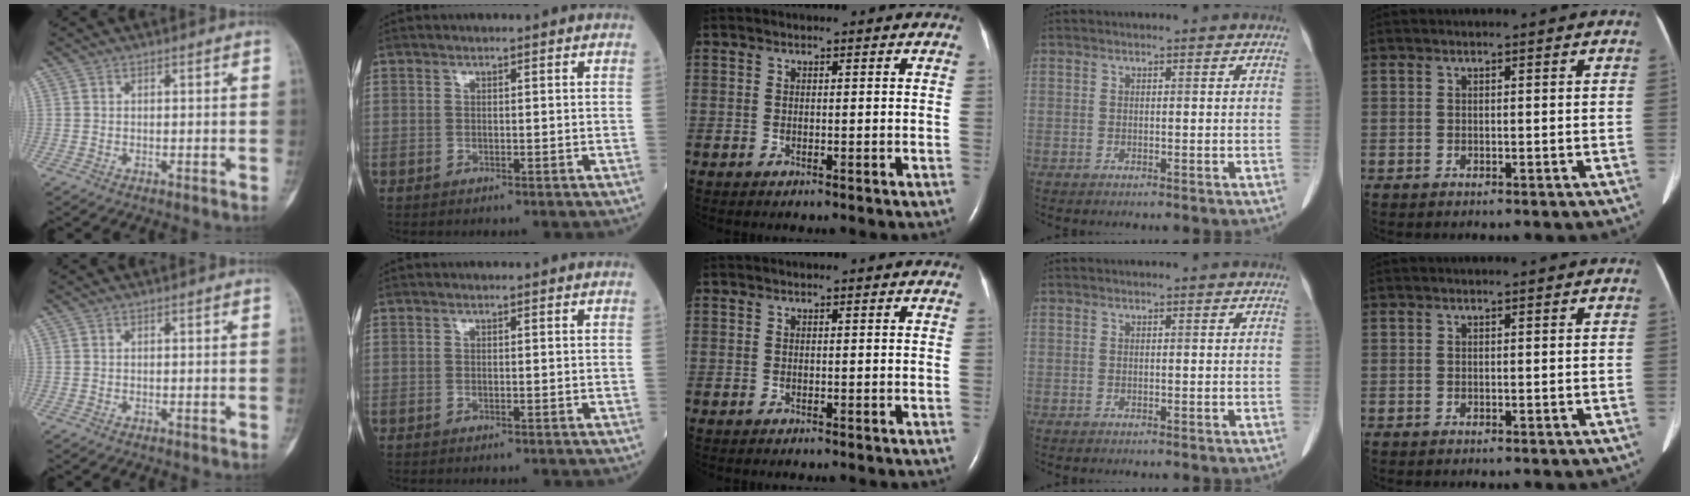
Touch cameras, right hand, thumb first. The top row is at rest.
{}